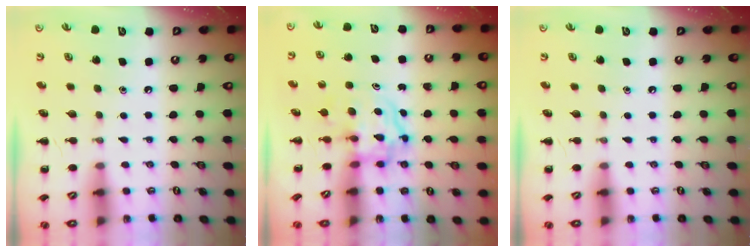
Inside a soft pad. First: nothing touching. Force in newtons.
{"total": 3.5, "press": 3.5, "slide": 0.4}
{"total": 0.0}